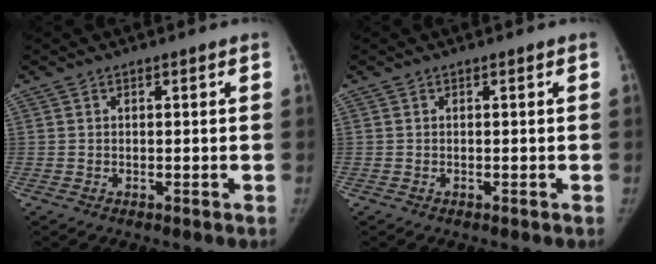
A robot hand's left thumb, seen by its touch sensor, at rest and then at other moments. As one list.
[{"total": 0.0}]